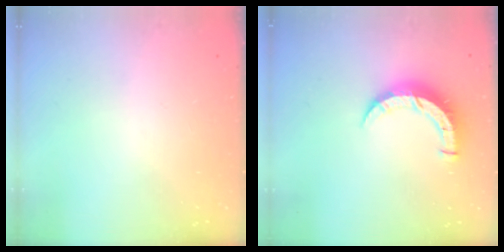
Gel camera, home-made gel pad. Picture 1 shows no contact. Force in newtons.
{"total": 7.9, "press": 7.8, "slide": 0.8}